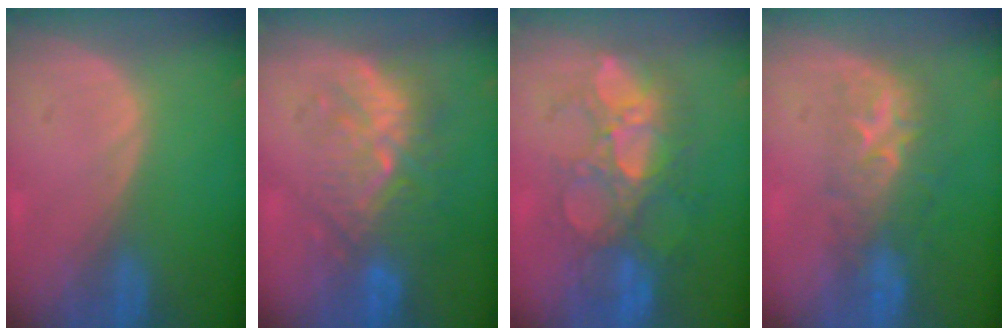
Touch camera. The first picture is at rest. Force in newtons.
{"total": 9.2, "press": 8.8, "slide": 2.6}
{"total": 10.1, "press": 9.2, "slide": 4.0}
{"total": 8.2, "press": 7.4, "slide": 3.7}